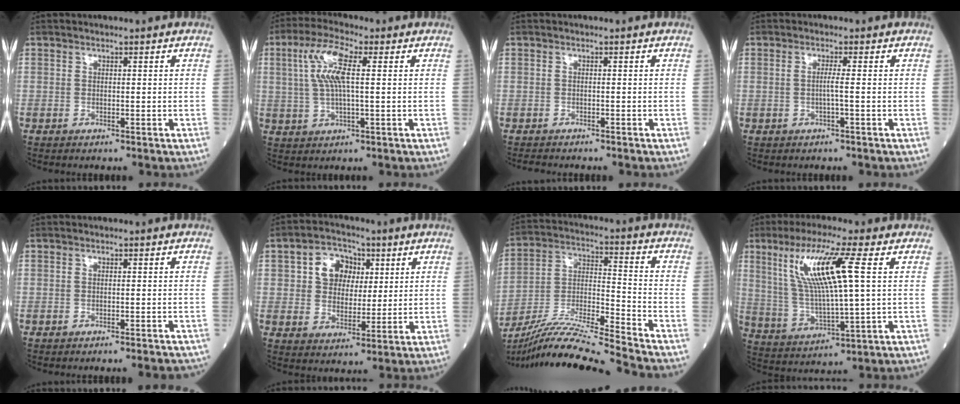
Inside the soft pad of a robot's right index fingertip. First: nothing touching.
{"total": 7.6, "force": [1.9, 1.4, 7.2], "torque": [-0.158, 0.015, 0.039]}
{"total": 1.5, "force": [-1.4, 0.4, 0.2], "torque": [-0.007, -0.003, -0.020]}
{"total": 1.4, "force": [-0.2, -0.4, 1.4], "torque": [-0.027, 0.001, -0.004]}
{"total": 5.2, "force": [-4.8, 0.7, 1.9], "torque": [-0.020, -0.010, -0.053]}
{"total": 7.7, "force": [2.5, 5.8, 4.3], "torque": [-0.077, 0.024, 0.046]}
{"total": 17.8, "force": [-16.2, -2.6, 6.9], "torque": [-0.133, -0.008, -0.289]}
{"total": 13.0, "force": [4.1, 0.4, 12.4], "torque": [-0.258, 0.004, 0.084]}